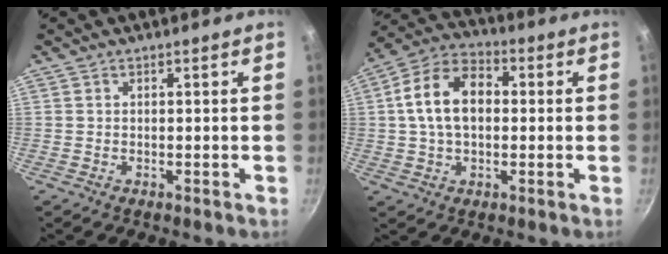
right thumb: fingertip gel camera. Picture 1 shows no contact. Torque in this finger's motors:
{"motor_torque": [-0.59, 0.90, 1.22, -0.02, 0.33]}